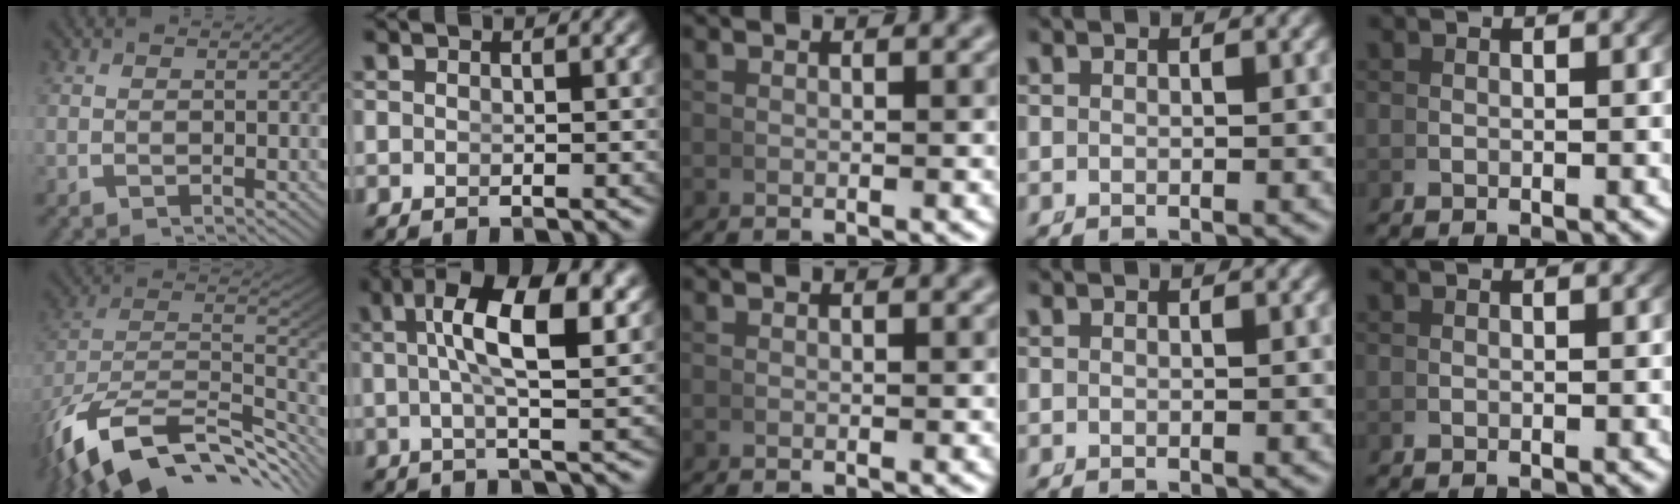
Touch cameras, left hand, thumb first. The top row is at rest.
{"thumb": {"total": 14.8, "force": [-7.8, 8.2, 9.6], "torque": [-0.196, -0.038, -0.103]}, "index": {"total": 8.0, "force": [2.3, 2.3, 7.3], "torque": [-0.121, 0.009, 0.033]}}